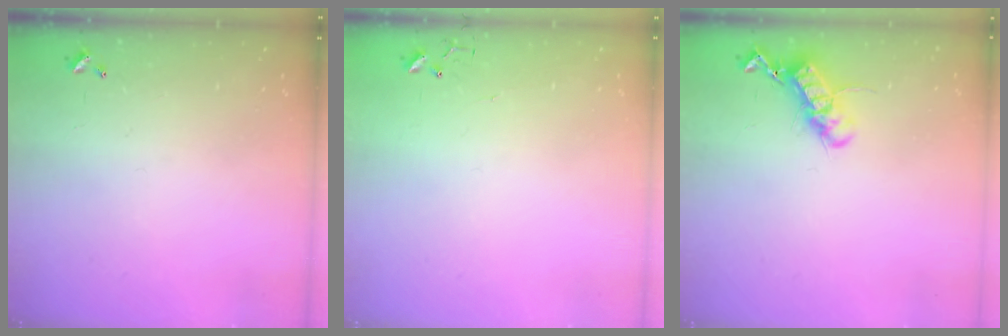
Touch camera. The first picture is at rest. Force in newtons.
{"total": 3.8, "press": 3.8, "slide": 0.3}
{"total": 12.8, "press": 12.8, "slide": 0.8}